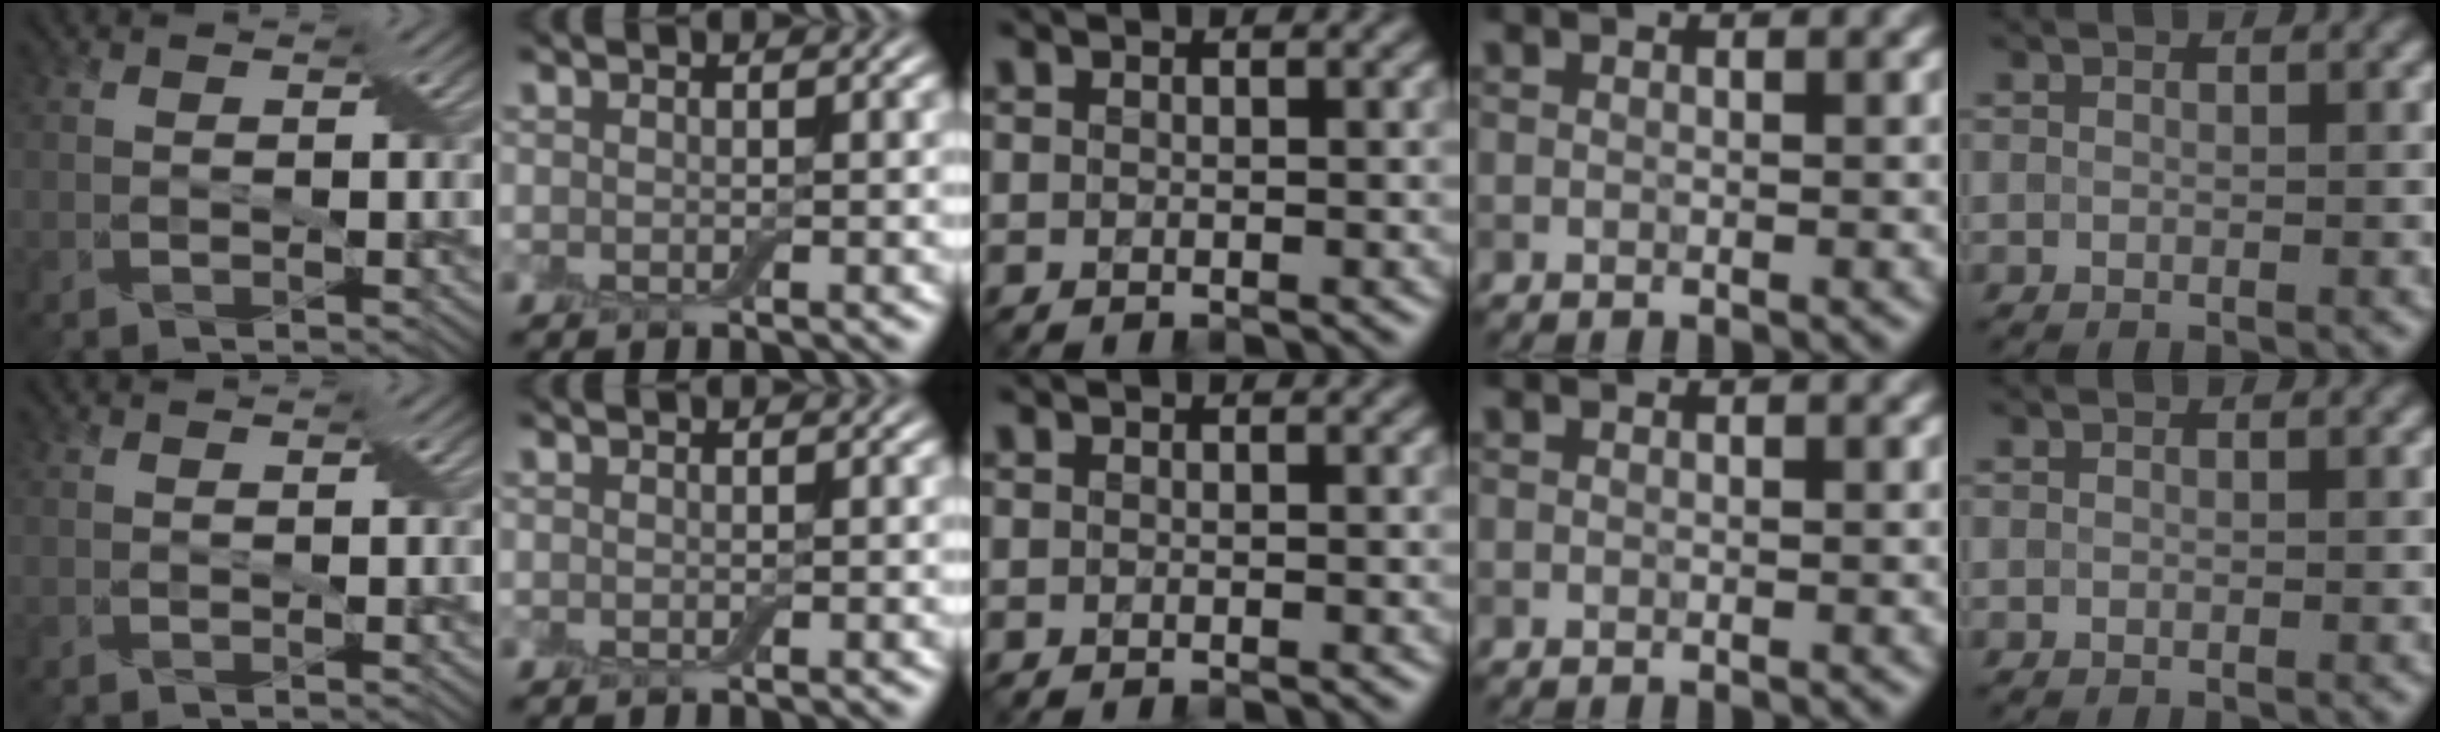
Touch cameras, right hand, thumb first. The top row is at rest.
{}